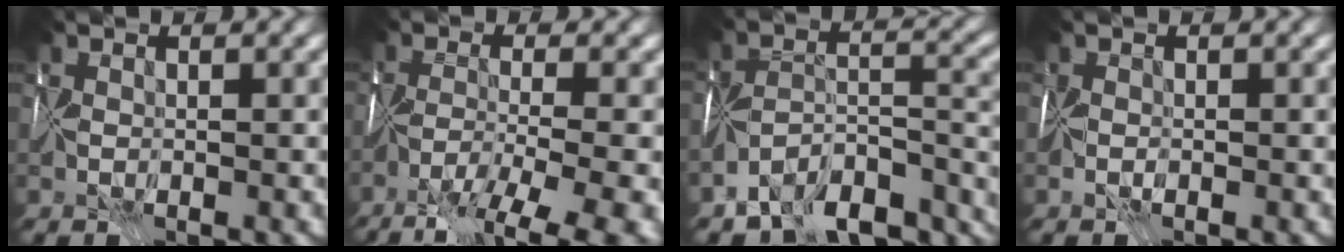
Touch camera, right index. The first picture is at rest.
{"total": 9.6, "force": [-6.3, 1.9, 7.0], "torque": [-0.122, -0.011, -0.100]}
{"total": 9.6, "force": [-7.8, 3.7, 4.3], "torque": [-0.060, 0.002, -0.132]}
{"total": 0.7, "force": [-0.4, 0.4, 0.4], "torque": [-0.013, 0.002, -0.016]}